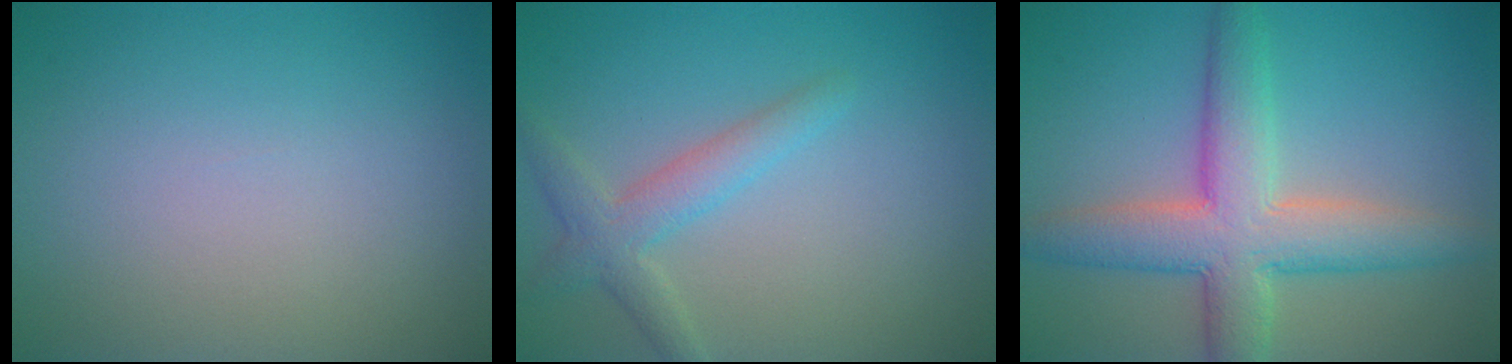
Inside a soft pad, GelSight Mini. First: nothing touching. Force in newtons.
{"total": 2.9, "press": 2.9, "slide": 0.1}
{"total": 7.3, "press": 7.3, "slide": 0.2}